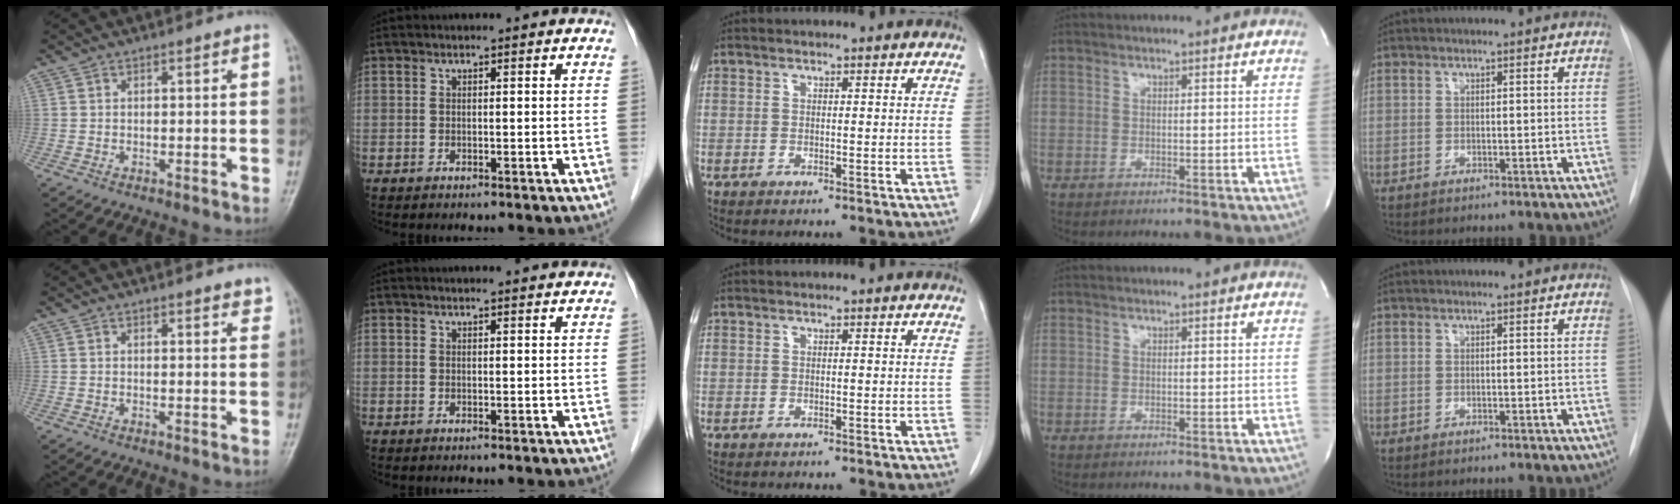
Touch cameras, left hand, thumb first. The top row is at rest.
{"thumb": {"total": 2.5, "force": [2.1, 0.7, 1.3], "torque": [-0.002, -0.007, 0.023]}, "index": {"total": 3.8, "force": [3.7, 0.3, 0.8], "torque": [-0.014, 0.010, 0.039]}}